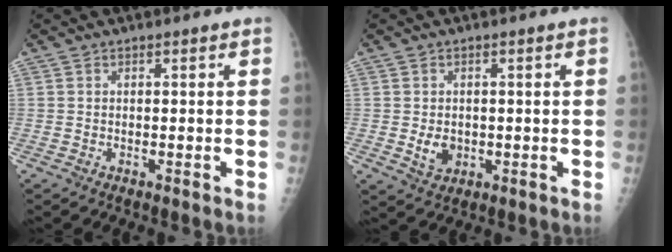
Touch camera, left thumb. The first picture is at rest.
{"total": 4.1, "force": [-0.4, 3.1, 2.6], "torque": [-0.030, -0.003, 0.002]}